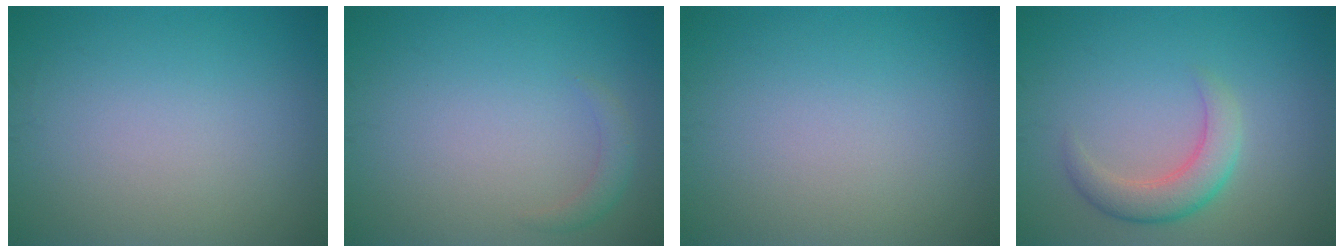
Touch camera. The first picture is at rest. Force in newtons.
{"total": 1.3, "press": 1.2, "slide": 0.1}
{"total": 0.0}
{"total": 3.3, "press": 3.3, "slide": 0.1}